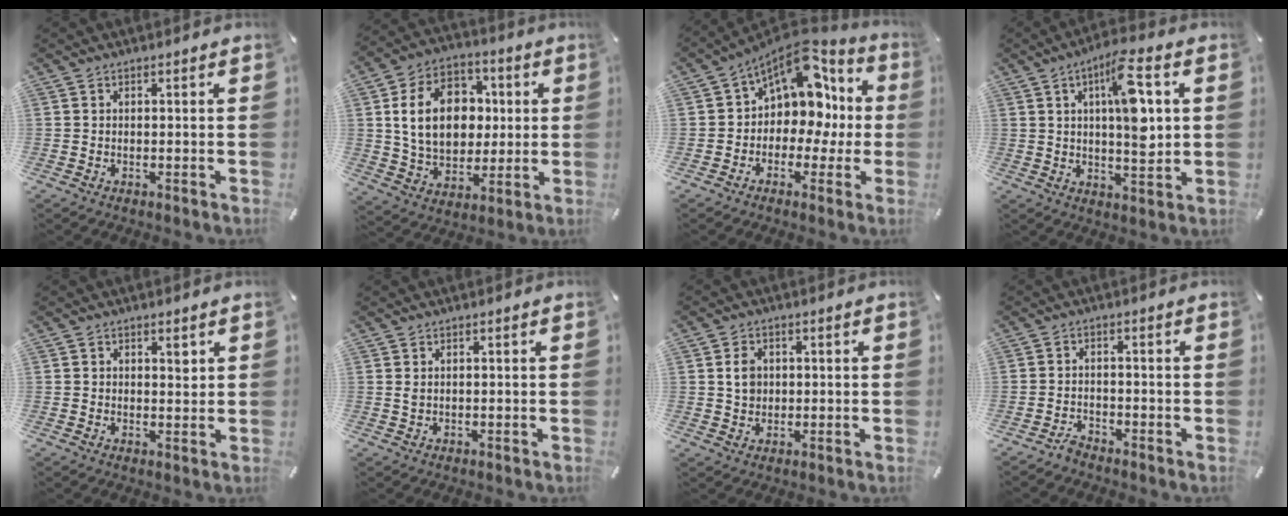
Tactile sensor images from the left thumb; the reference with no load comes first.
{"total": 16.9, "force": [2.2, 13.2, 10.2], "torque": [-0.188, 0.015, 0.044]}
{"total": 12.4, "force": [5.6, 8.7, 6.9], "torque": [-0.101, -0.052, 0.098]}
{"total": 12.3, "force": [3.3, 4.0, 11.2], "torque": [-0.177, -0.008, 0.046]}
{"total": 2.2, "force": [1.1, 1.5, 1.3], "torque": [-0.003, -0.006, 0.014]}
{"total": 0.8, "force": [0.3, 0.5, 0.5], "torque": [-0.010, 0.003, 0.004]}
{"total": 4.4, "force": [0.7, 3.8, 2.0], "torque": [-0.028, 0.002, 0.009]}
{"total": 2.5, "force": [-2.3, 0.7, 0.5], "torque": [-0.018, 0.010, -0.049]}